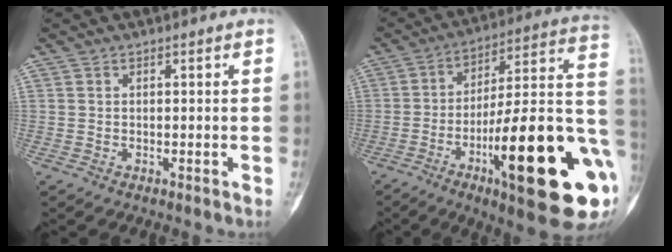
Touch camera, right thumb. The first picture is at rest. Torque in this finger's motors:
{"motor_torque": [2.95, 2.07, 1.71, -1.06, 0.63]}